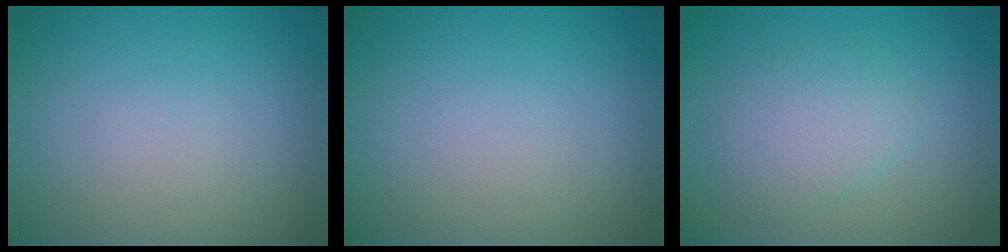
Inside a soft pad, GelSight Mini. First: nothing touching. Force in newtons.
{"total": 0.0}
{"total": 3.0, "press": 3.0, "slide": 0.1}